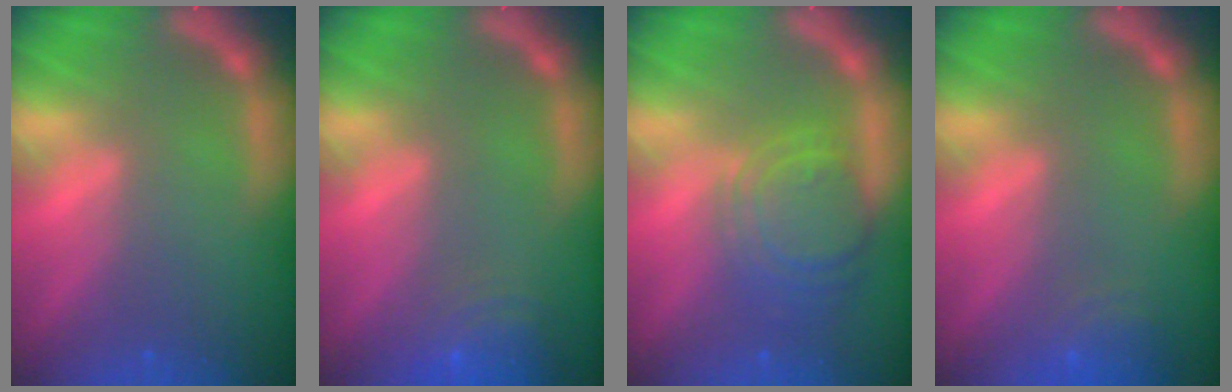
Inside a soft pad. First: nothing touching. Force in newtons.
{"total": 5.6}
{"total": 7.1}
{"total": 3.0}